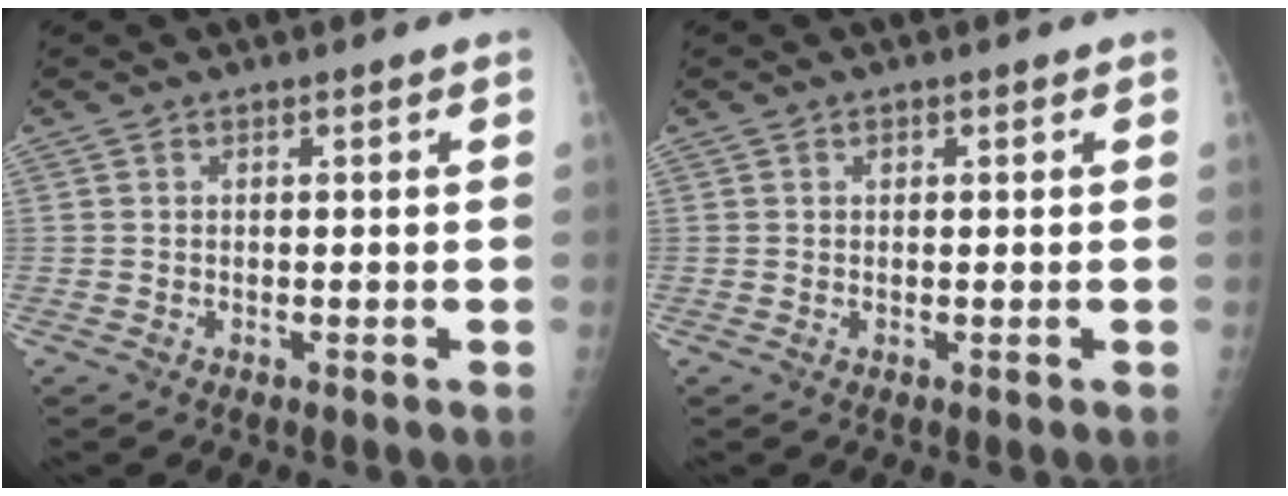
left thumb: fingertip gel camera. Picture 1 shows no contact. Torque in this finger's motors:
{"motor_torque": [0.20, -0.09, -0.09, -0.18, 0.02]}